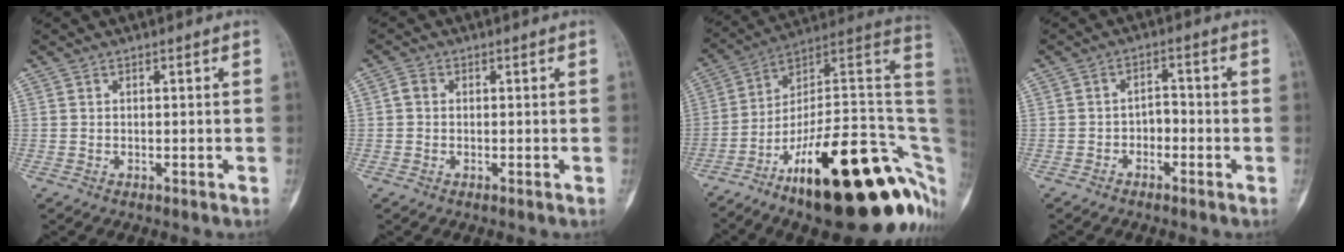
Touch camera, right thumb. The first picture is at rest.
{"total": 1.6, "force": [0.1, 1.3, 0.9], "torque": [-0.014, 0.003, -0.003]}
{"total": 29.6, "force": [-10.6, 10.0, 25.8], "torque": [-0.269, 0.098, -0.157]}
{"total": 3.0, "force": [-1.4, 2.1, 1.7], "torque": [-0.011, 0.022, -0.028]}